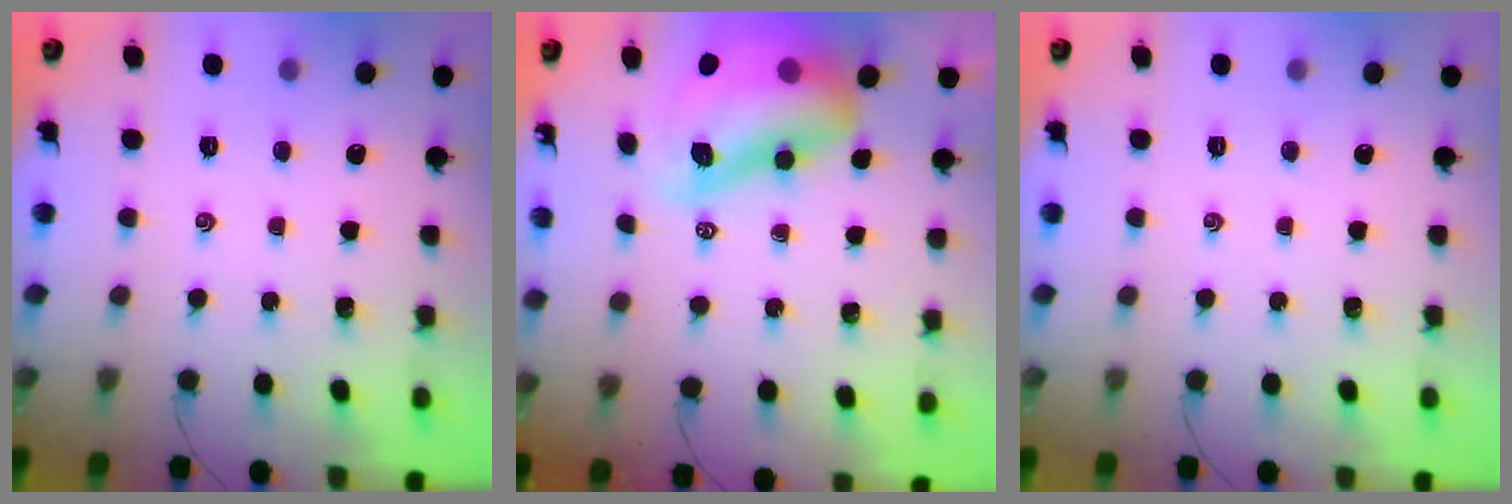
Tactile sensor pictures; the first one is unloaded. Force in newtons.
{"total": 16.7, "press": 16.0, "slide": 4.6}
{"total": 0.0}